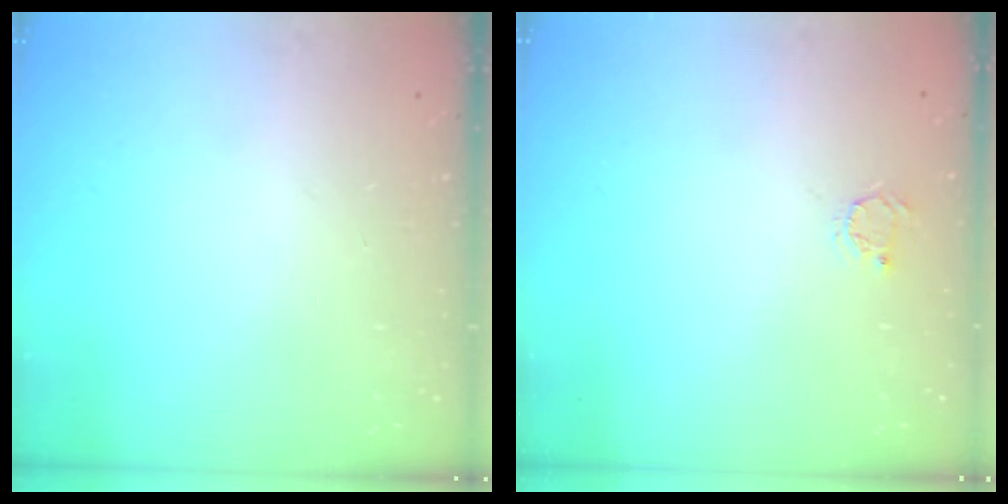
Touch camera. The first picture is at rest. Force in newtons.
{"total": 2.5, "press": 2.5, "slide": 0.3}